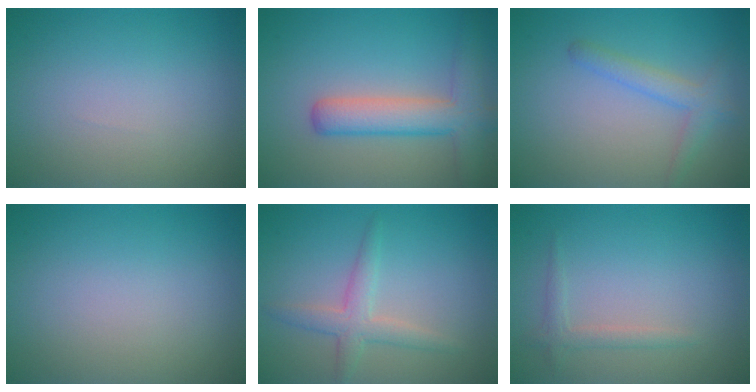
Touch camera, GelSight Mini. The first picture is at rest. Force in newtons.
{"total": 5.2, "press": 5.2, "slide": 0.2}
{"total": 2.4, "press": 2.4, "slide": 0.1}
{"total": 0.0}
{"total": 2.6, "press": 2.6, "slide": 0.1}
{"total": 1.4, "press": 1.4, "slide": 0.1}